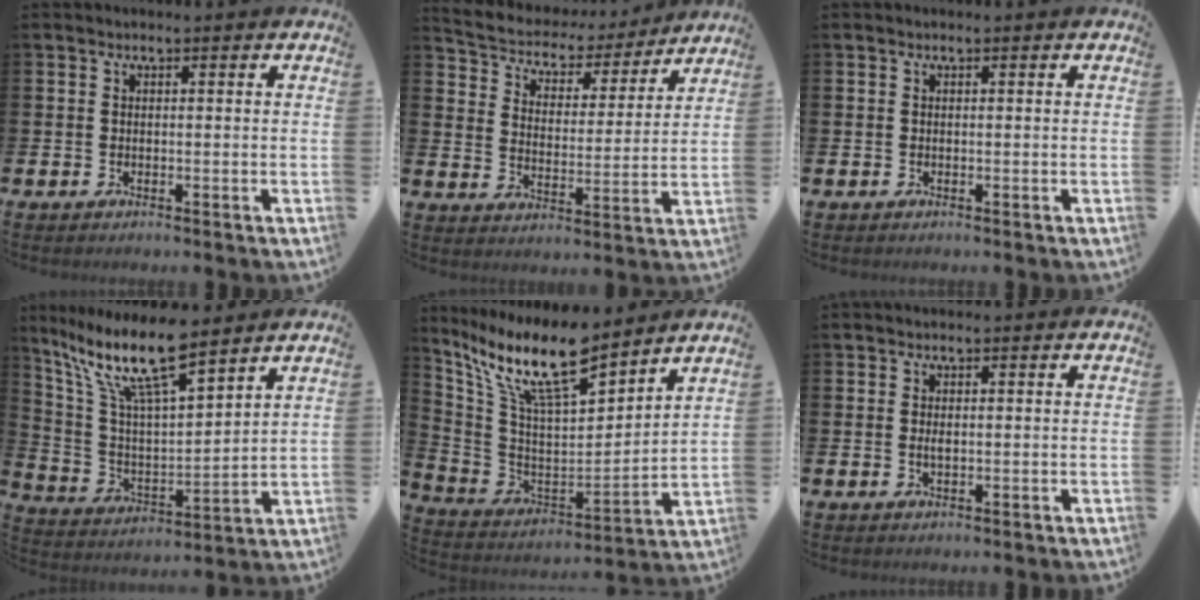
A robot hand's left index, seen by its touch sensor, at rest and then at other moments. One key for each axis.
{"total": 4.6, "fx": 4.2, "fy": 2.0, "fz": 0.4, "tx": -0.041, "ty": -0.034, "tz": 0.066}
{"total": 0.0}
{"total": 12.3, "fx": 9.4, "fy": 2.3, "fz": 7.7, "tx": -0.177, "ty": -0.044, "tz": 0.159}
{"total": 12.8, "fx": 10.4, "fy": 2.7, "fz": 7.0, "tx": -0.170, "ty": -0.065, "tz": 0.180}
{"total": 0.9, "fx": 0.2, "fy": 0.3, "fz": 0.8, "tx": -0.016, "ty": 0.001, "tz": 0.002}